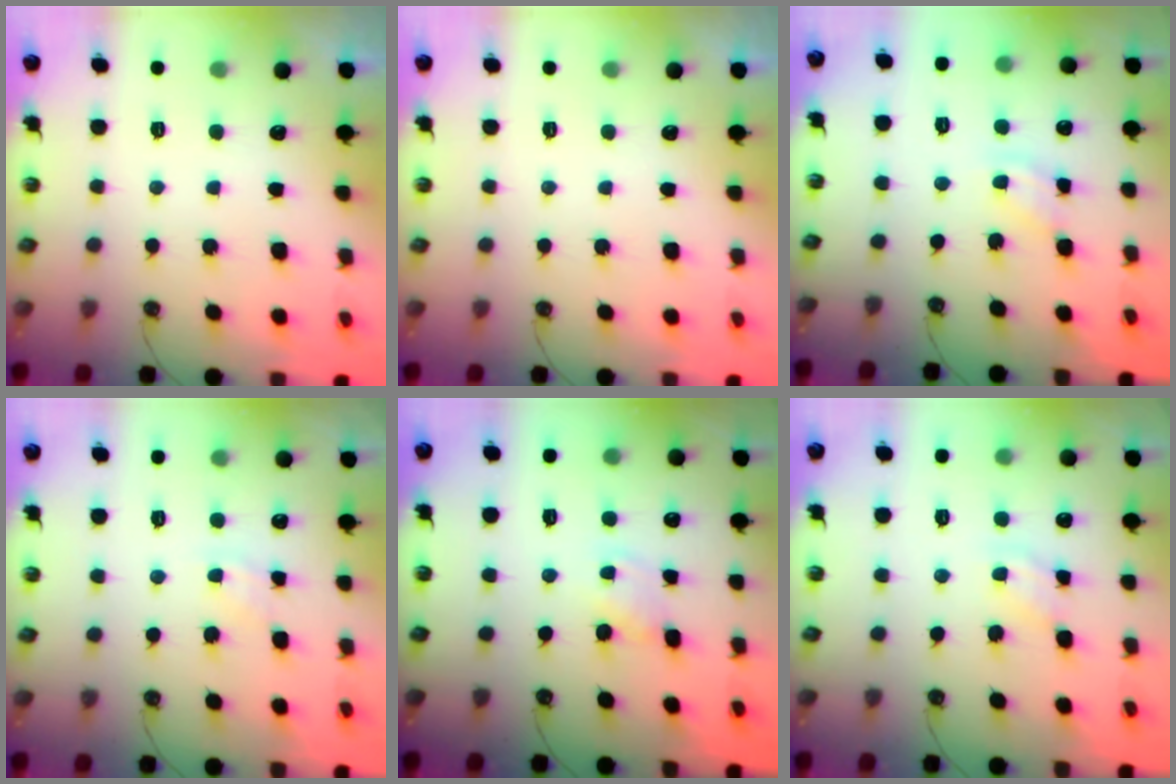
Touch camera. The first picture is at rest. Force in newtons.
{"total": 0.0}
{"total": 6.3, "press": 6.3, "slide": 0.0}
{"total": 4.4, "press": 4.4, "slide": 0.6}
{"total": 2.6, "press": 2.5, "slide": 0.4}
{"total": 3.0, "press": 2.9, "slide": 0.4}